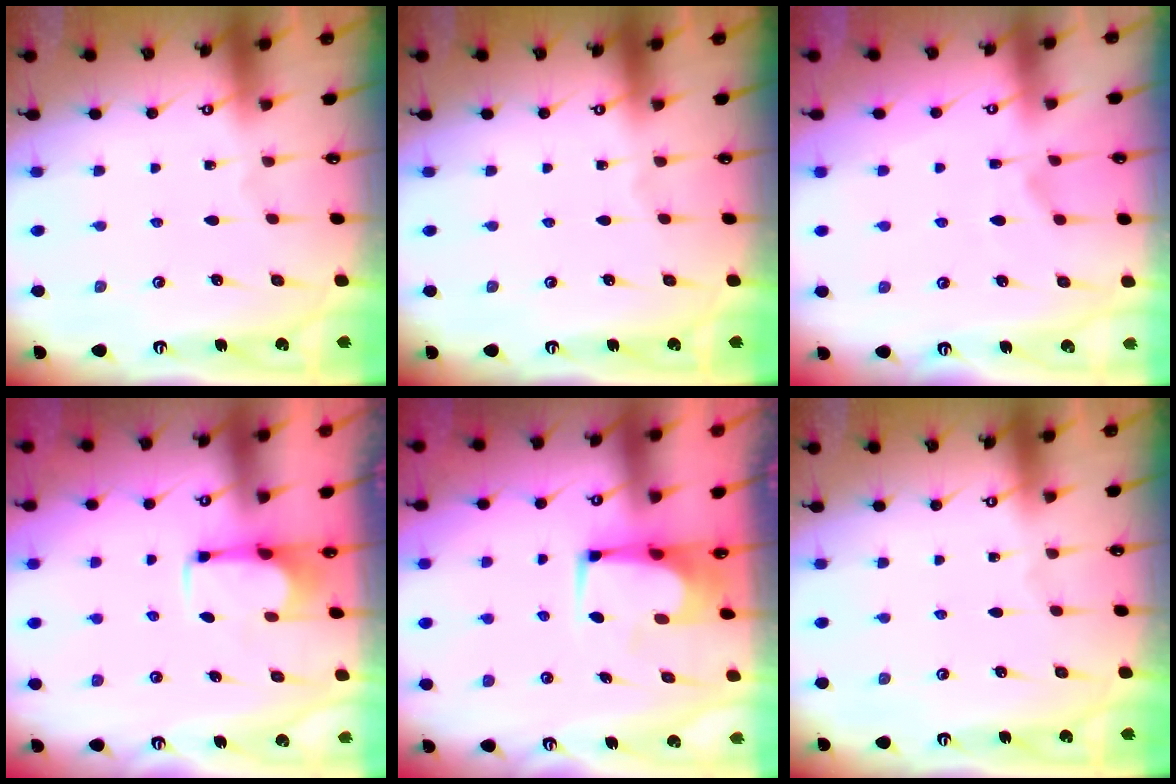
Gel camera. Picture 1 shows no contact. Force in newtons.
{"total": 0.0}
{"total": 2.4, "press": 2.1, "slide": 1.1}
{"total": 2.8, "press": 2.6, "slide": 0.8}
{"total": 1.0, "press": 0.9, "slide": 0.2}
{"total": 0.0}